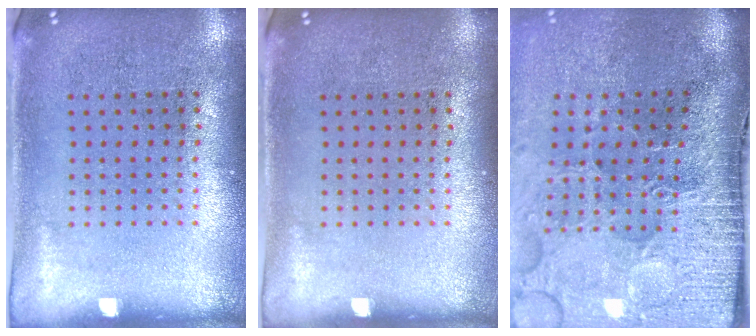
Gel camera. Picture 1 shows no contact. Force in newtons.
{"total": 0.0}
{"total": 5.1, "press": 4.1, "slide": 3.0}